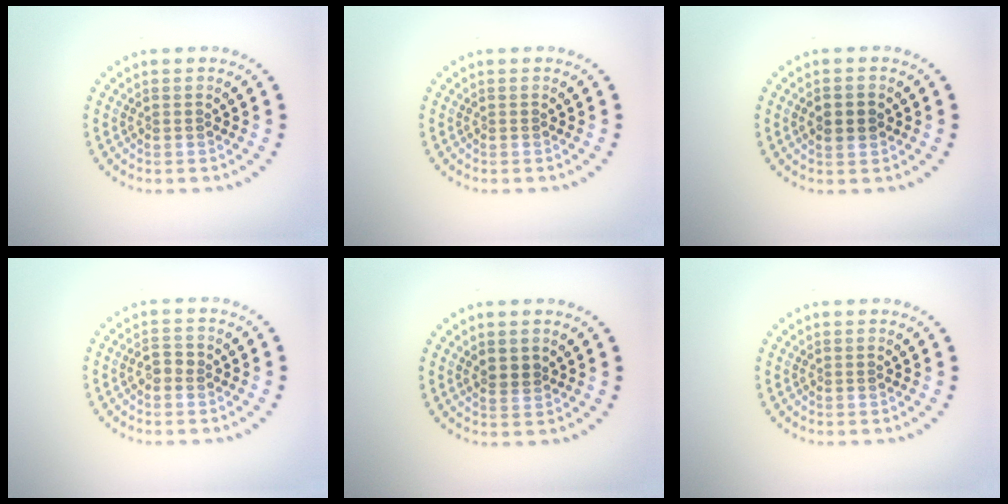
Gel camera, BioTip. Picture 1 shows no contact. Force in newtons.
{"total": 0.0}
{"total": 2.7, "press": 2.7, "slide": 0.2}
{"total": 1.4, "press": 1.4, "slide": 0.2}
{"total": 1.5, "press": 1.4, "slide": 0.7}
{"total": 0.0}